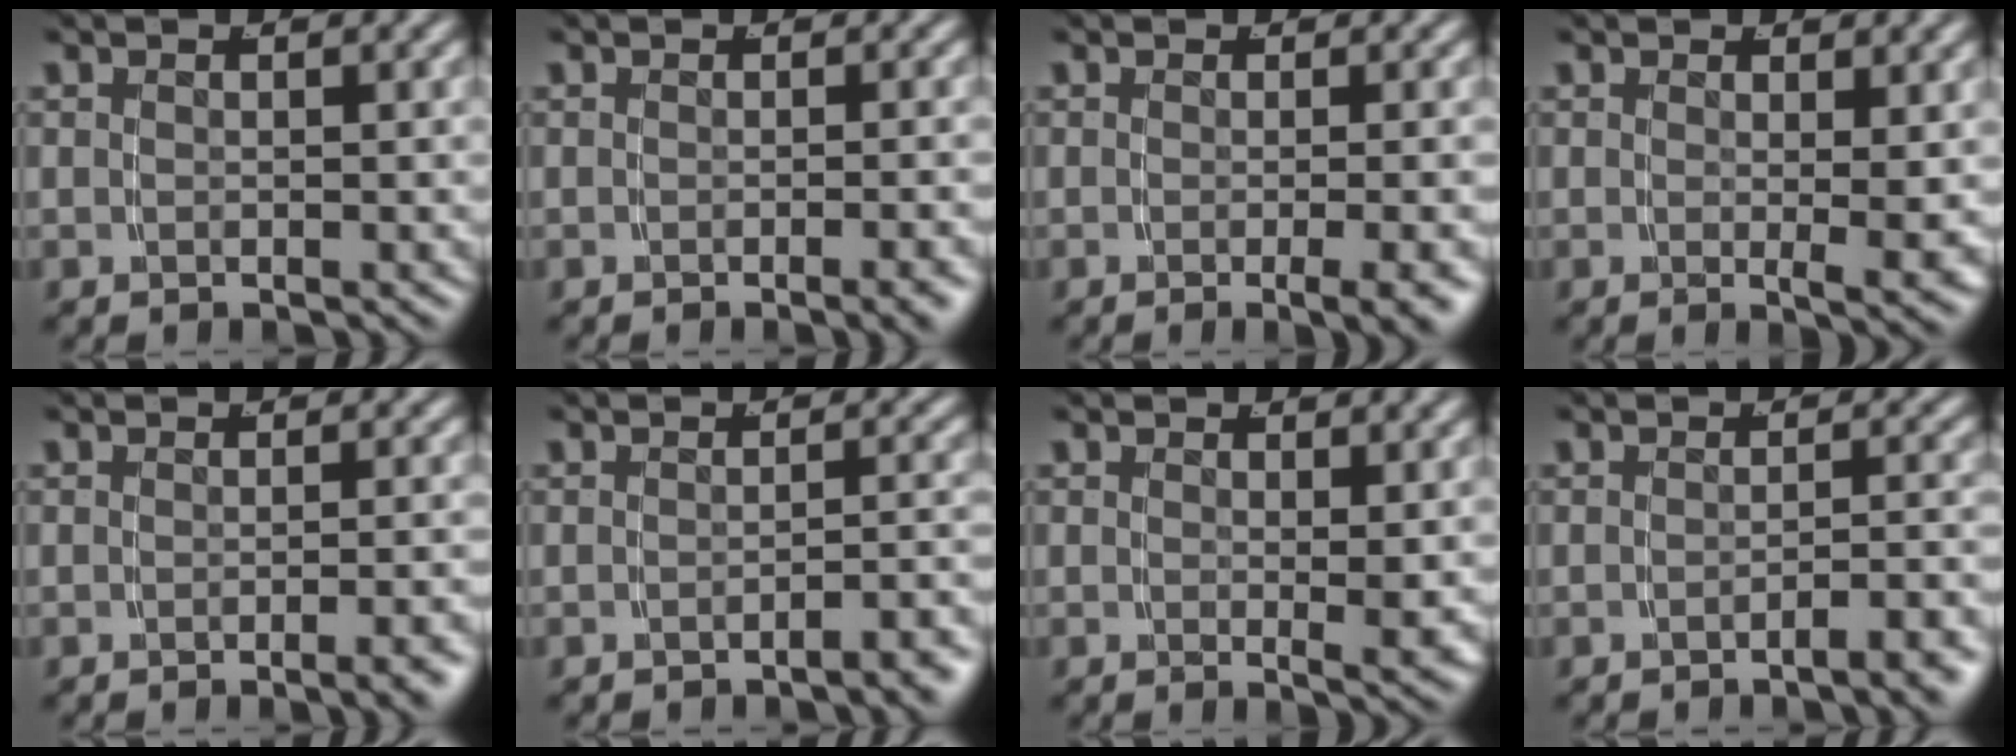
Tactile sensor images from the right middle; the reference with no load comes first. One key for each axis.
{"total": 1.3, "fx": -0.8, "fy": -0.4, "fz": 0.9, "tx": -0.011, "ty": 0.009, "tz": -0.017}
{"total": 3.0, "fx": -1.6, "fy": -0.2, "fz": 2.5, "tx": -0.024, "ty": -0.002, "tz": -0.023}
{"total": 2.3, "fx": 0.2, "fy": -0.4, "fz": 2.3, "tx": -0.029, "ty": -0.014, "tz": 0.006}
{"total": 1.6, "fx": -1.1, "fy": -0.4, "fz": 1.1, "tx": -0.012, "ty": 0.011, "tz": -0.022}
{"total": 2.4, "fx": -2.1, "fy": -0.1, "fz": 1.1, "tx": -0.008, "ty": 0.009, "tz": -0.038}
{"total": 1.5, "fx": 0.5, "fy": -0.4, "fz": 1.4, "tx": -0.016, "ty": -0.012, "tz": 0.010}
{"total": 2.4, "fx": -1.9, "fy": -0.2, "fz": 1.4, "tx": -0.014, "ty": 0.008, "tz": -0.036}